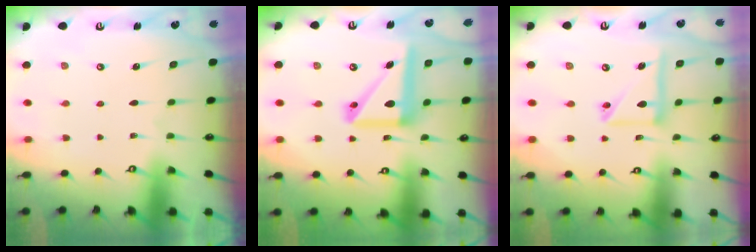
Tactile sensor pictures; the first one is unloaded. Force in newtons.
{"total": 15.3, "press": 15.1, "slide": 2.6}
{"total": 13.8, "press": 13.6, "slide": 2.2}